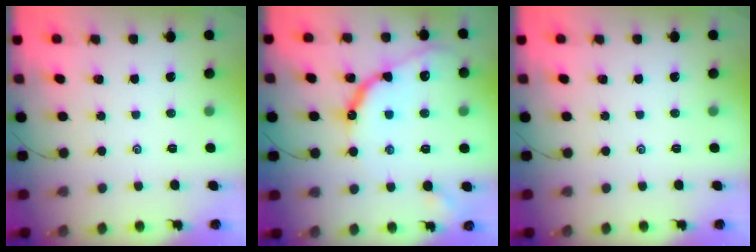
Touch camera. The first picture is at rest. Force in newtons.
{"total": 14.0, "press": 13.9, "slide": 1.0}
{"total": 0.0}